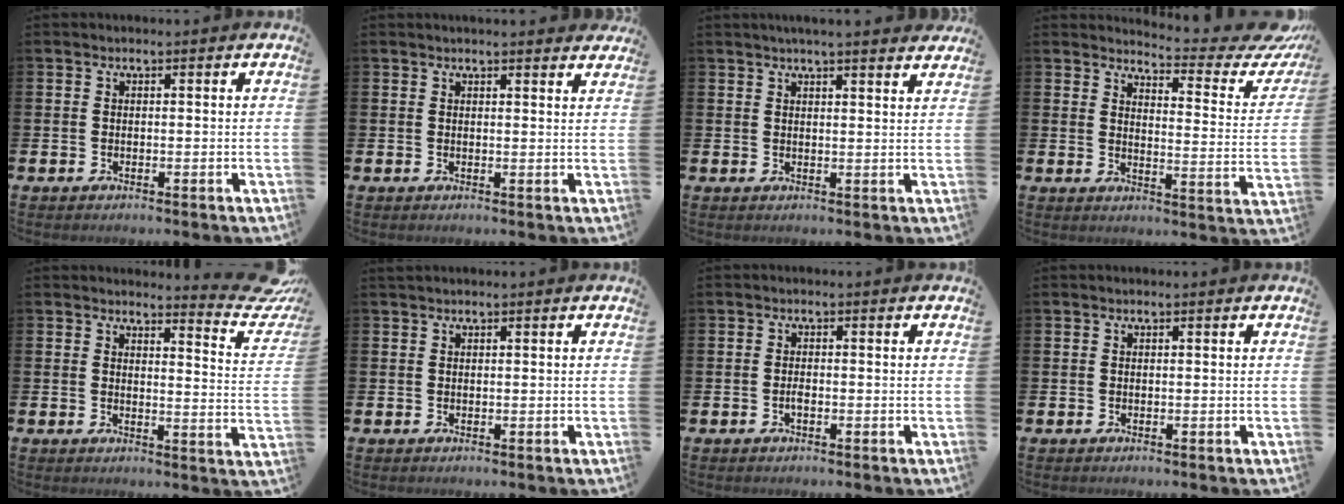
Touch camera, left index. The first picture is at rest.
{"total": 1.8, "force": [1.8, 0.0, 0.1], "torque": [0.003, -0.009, 0.031]}
{"total": 3.4, "force": [3.3, -0.4, 0.8], "torque": [-0.013, -0.016, 0.058]}
{"total": 5.2, "force": [4.7, 1.0, 2.0], "torque": [-0.035, -0.049, 0.070]}
{"total": 4.5, "force": [4.2, 0.8, 1.2], "torque": [-0.001, -0.051, 0.062]}
{"total": 0.5, "force": [0.5, 0.0, 0.2], "torque": [-0.004, 0.002, 0.009]}
{"total": 1.1, "force": [-0.4, 0.4, 0.9], "torque": [-0.015, -0.003, -0.008]}
{"total": 0.0}